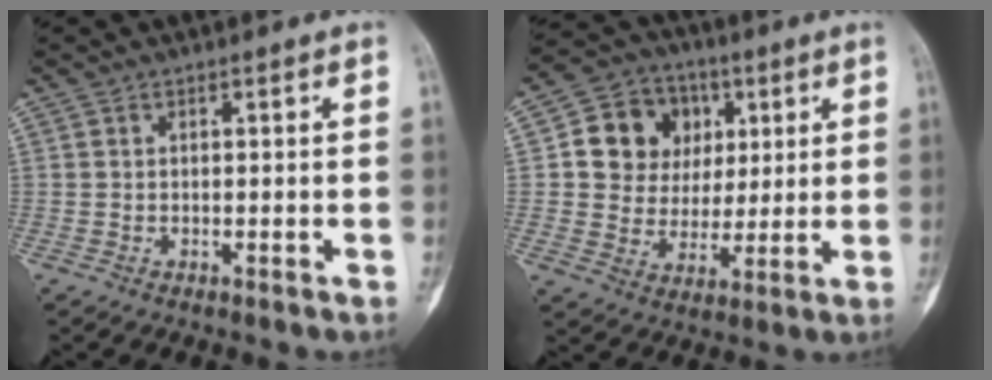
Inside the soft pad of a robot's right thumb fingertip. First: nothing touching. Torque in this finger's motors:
{"motor_torque": [1.10, 1.14, 0.40, -0.42, 0.04]}